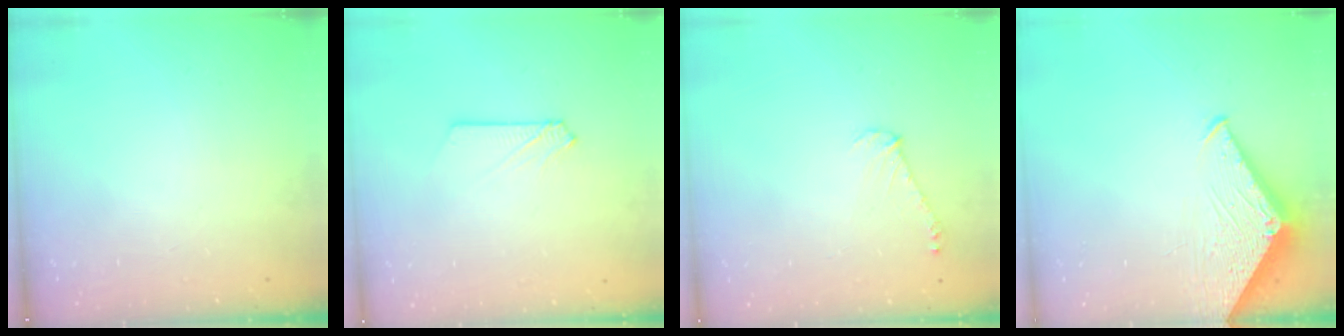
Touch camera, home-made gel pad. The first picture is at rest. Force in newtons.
{"total": 3.4, "press": 3.4, "slide": 0.3}
{"total": 4.8, "press": 4.7, "slide": 0.7}
{"total": 4.5, "press": 4.5, "slide": 0.5}